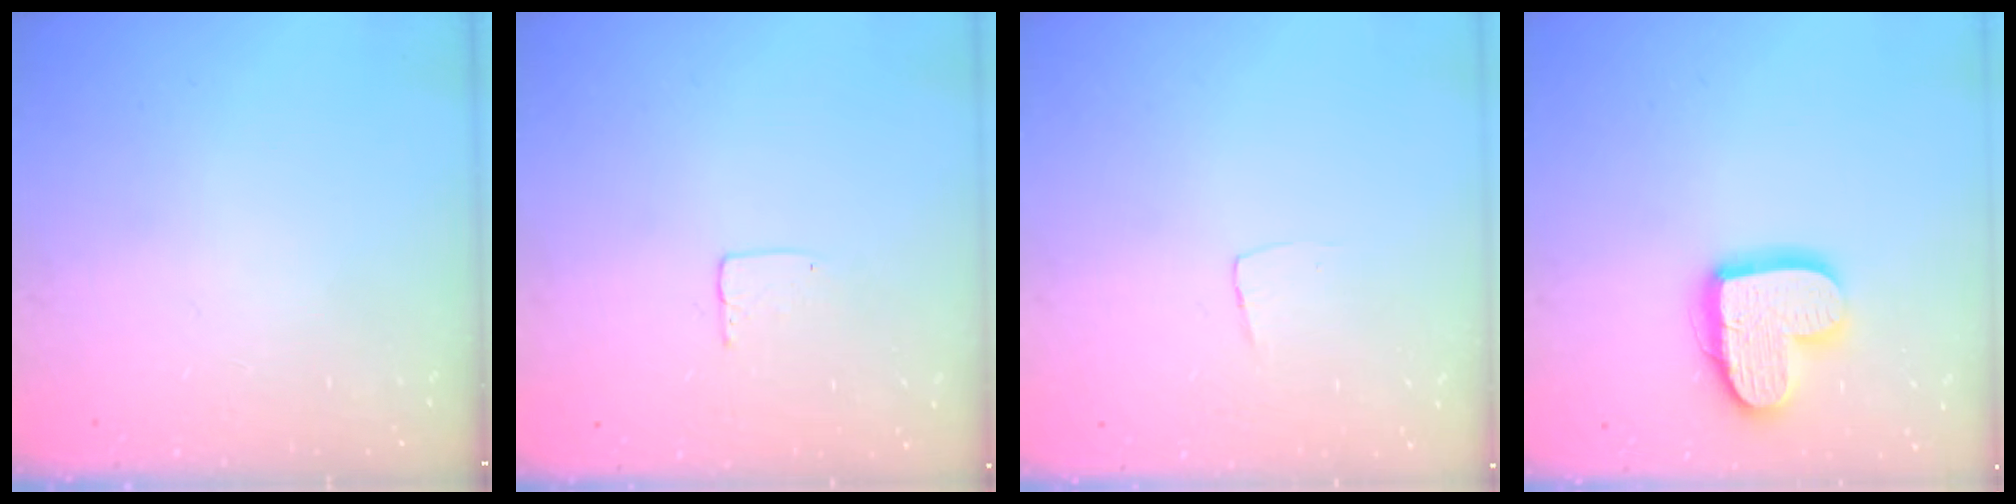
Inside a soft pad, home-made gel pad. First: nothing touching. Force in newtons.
{"total": 3.5, "press": 3.5, "slide": 0.2}
{"total": 3.3, "press": 3.3, "slide": 0.2}
{"total": 14.9, "press": 14.8, "slide": 1.1}